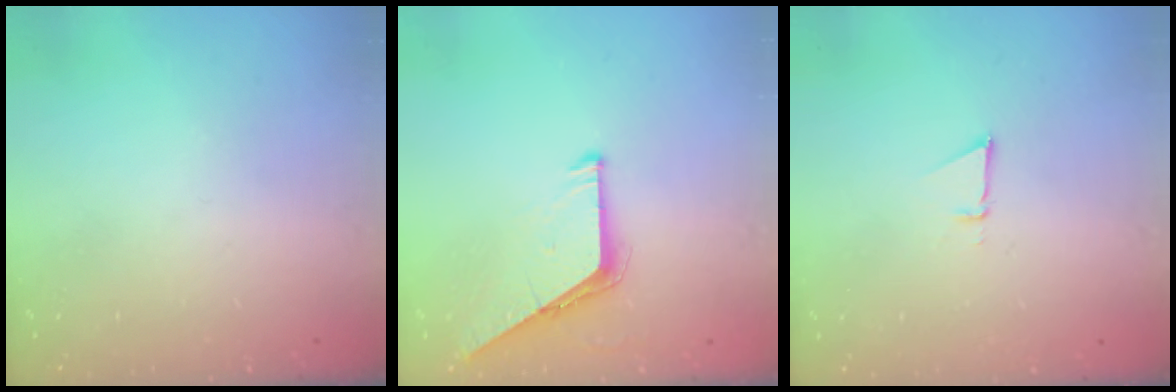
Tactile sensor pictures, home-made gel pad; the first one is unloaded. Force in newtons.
{"total": 6.5, "press": 6.4, "slide": 0.5}
{"total": 2.6, "press": 2.5, "slide": 0.8}